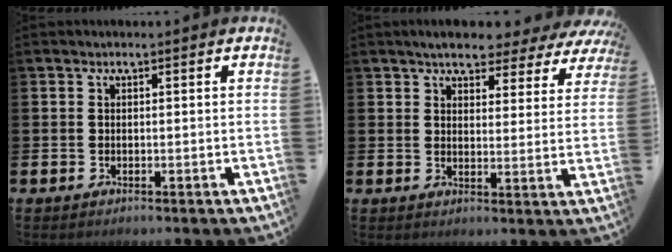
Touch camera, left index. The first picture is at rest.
{"total": 5.3, "force": [4.9, 1.5, 1.4], "torque": [-0.039, -0.029, 0.081]}